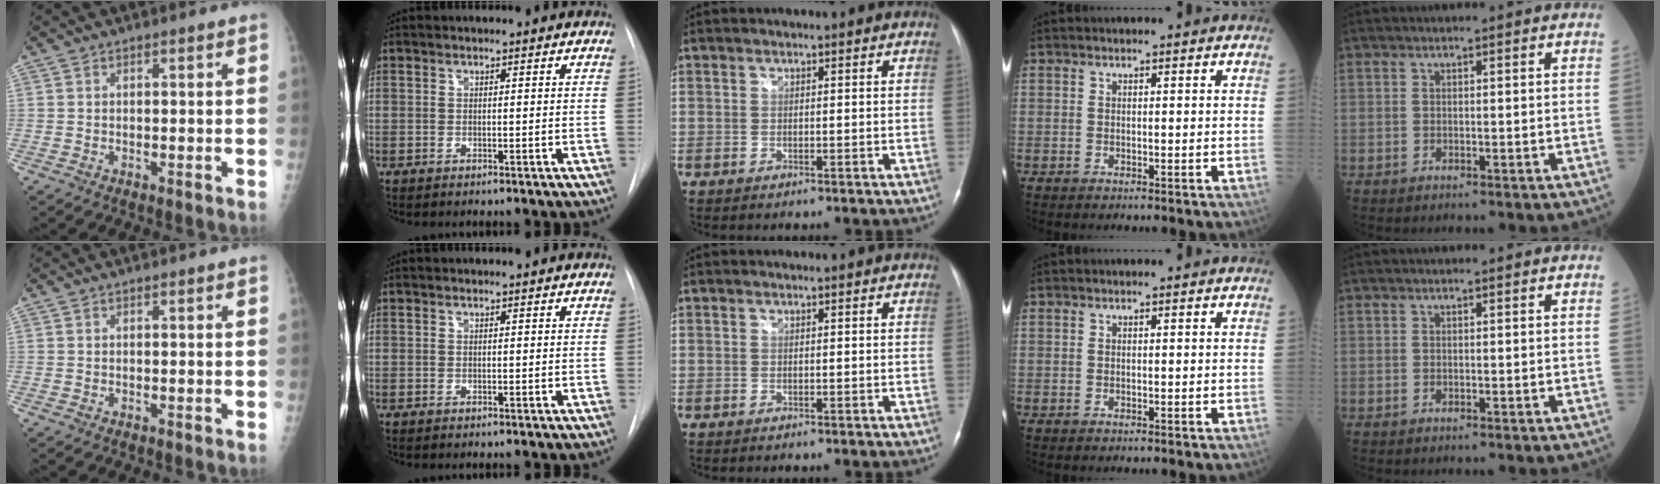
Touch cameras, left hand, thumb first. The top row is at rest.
{}